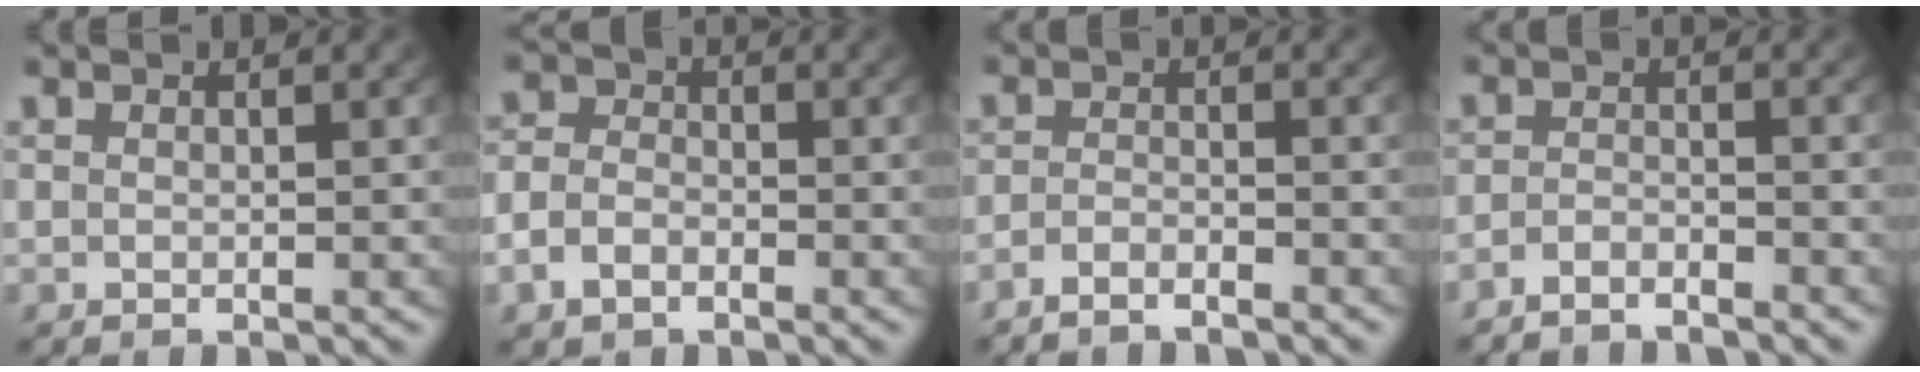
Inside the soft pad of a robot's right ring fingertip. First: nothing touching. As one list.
[{"total": 3.8, "force": [-1.8, 3.0, 1.6], "torque": [-0.041, -0.015, -0.028]}, {"total": 2.8, "force": [-2.7, 0.5, 0.6], "torque": [-0.018, -0.009, -0.044]}, {"total": 3.5, "force": [-3.4, 0.9, 0.3], "torque": [-0.012, -0.016, -0.053]}]